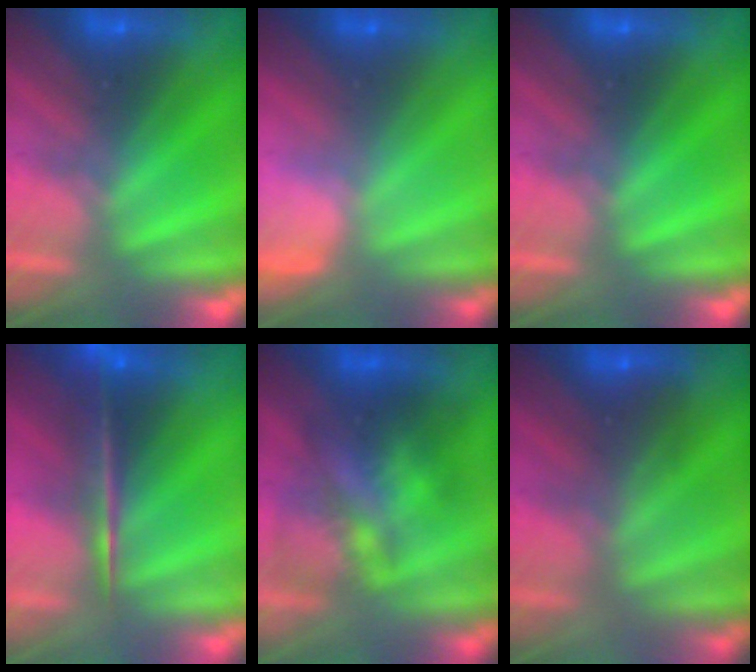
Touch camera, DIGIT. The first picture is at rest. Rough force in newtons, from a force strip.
{"total": 2.7}
{"total": 0.0}
{"total": 6.7}
{"total": 3.7}
{"total": 2.1}